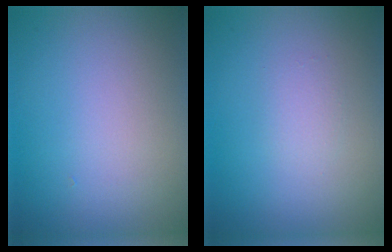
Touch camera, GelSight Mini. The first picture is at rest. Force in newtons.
{"total": 1.0, "press": 1.0, "slide": 0.0}